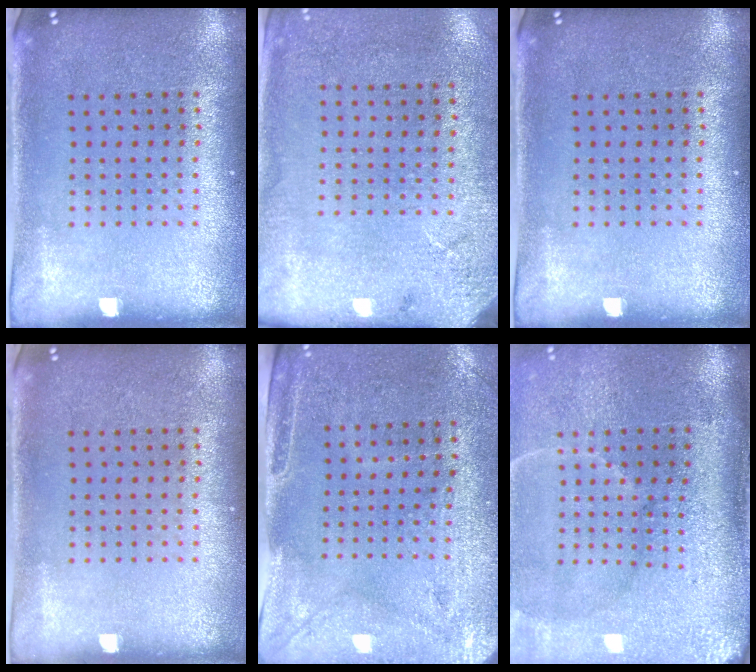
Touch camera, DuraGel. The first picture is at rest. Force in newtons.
{"total": 2.7, "press": 2.2, "slide": 1.5}
{"total": 0.0}
{"total": 0.0}
{"total": 2.9, "press": 2.5, "slide": 1.5}
{"total": 4.7, "press": 3.9, "slide": 2.7}